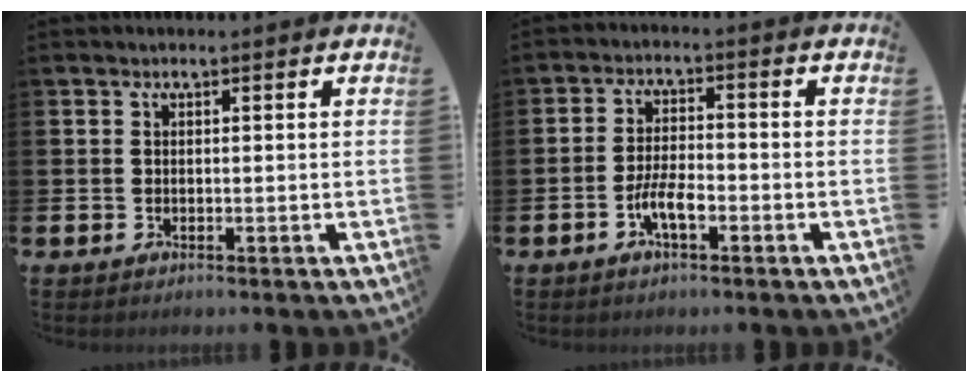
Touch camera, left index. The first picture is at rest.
{"total": 4.2, "force": [-1.7, 1.4, 3.6], "torque": [-0.076, 0.004, -0.035]}